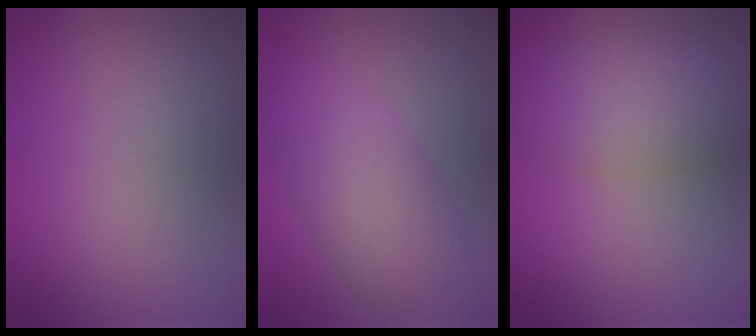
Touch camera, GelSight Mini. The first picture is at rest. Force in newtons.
{"total": 5.7, "press": 5.7, "slide": 0.2}
{"total": 6.0, "press": 6.0, "slide": 0.2}